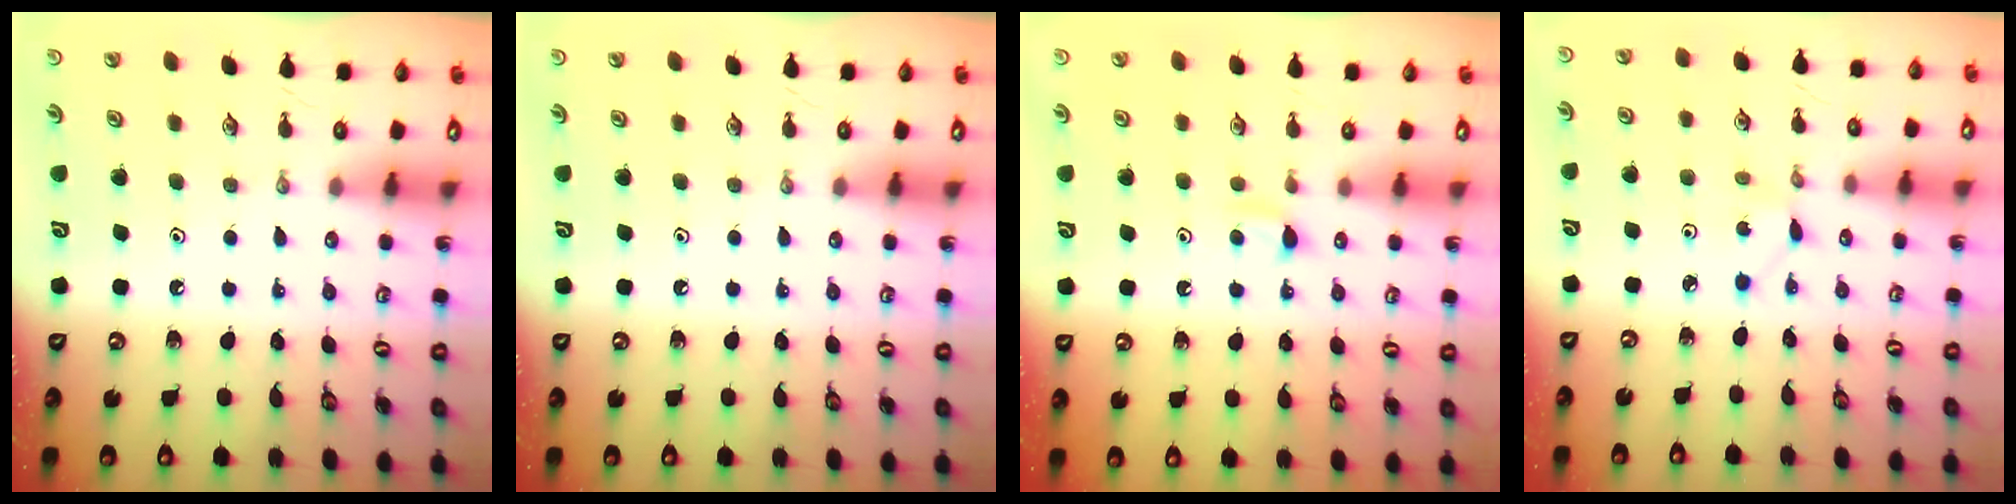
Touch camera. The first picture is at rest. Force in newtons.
{"total": 0.0}
{"total": 3.3, "press": 3.3, "slide": 0.4}
{"total": 1.1, "press": 1.1, "slide": 0.1}